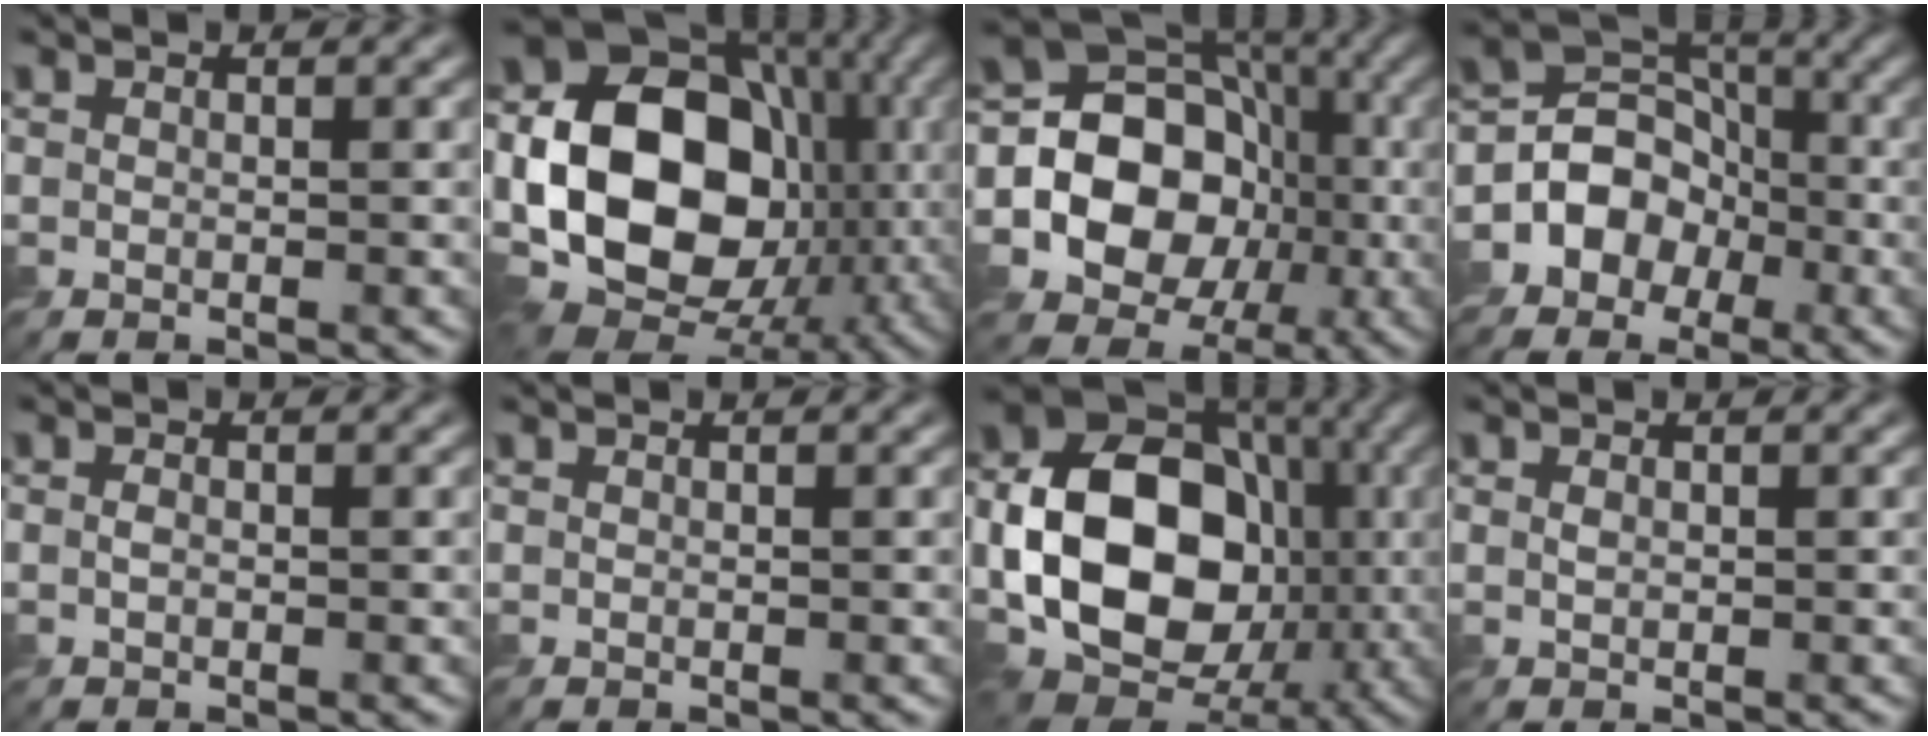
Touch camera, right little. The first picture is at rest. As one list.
[{"total": 21.0, "force": [-1.4, 15.9, 13.6], "torque": [-0.267, -0.002, -0.027]}, {"total": 18.5, "force": [-3.4, 16.0, 8.6], "torque": [-0.186, 0.019, -0.083]}, {"total": 9.7, "force": [-4.1, 8.2, 3.1], "torque": [-0.047, 0.006, -0.094]}, {"total": 0.7, "force": [-0.4, 0.4, 0.4], "torque": [-0.009, 0.000, -0.010]}, {"total": 0.0}, {"total": 16.2, "force": [-2.4, 12.1, 10.5], "torque": [-0.176, -0.013, -0.042]}, {"total": 0.5, "force": [0.0, 0.4, 0.4], "torque": [-0.010, -0.002, 0.000]}]